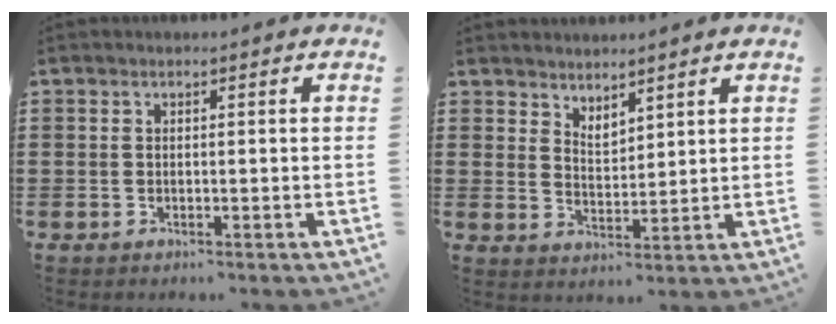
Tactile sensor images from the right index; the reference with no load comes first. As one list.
[{"total": 2.9, "force": [2.8, 0.4, -0.5], "torque": [0.000, -0.005, 0.055]}]